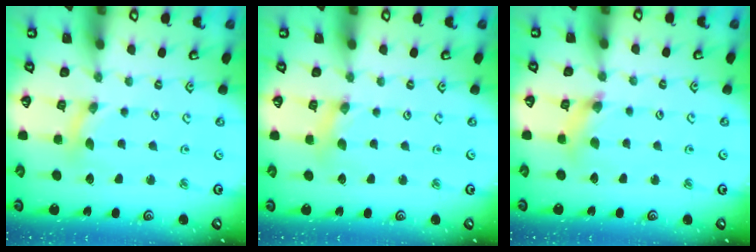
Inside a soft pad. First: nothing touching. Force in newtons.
{"total": 1.5, "press": 1.5, "slide": 0.0}
{"total": 4.3, "press": 4.3, "slide": 0.5}